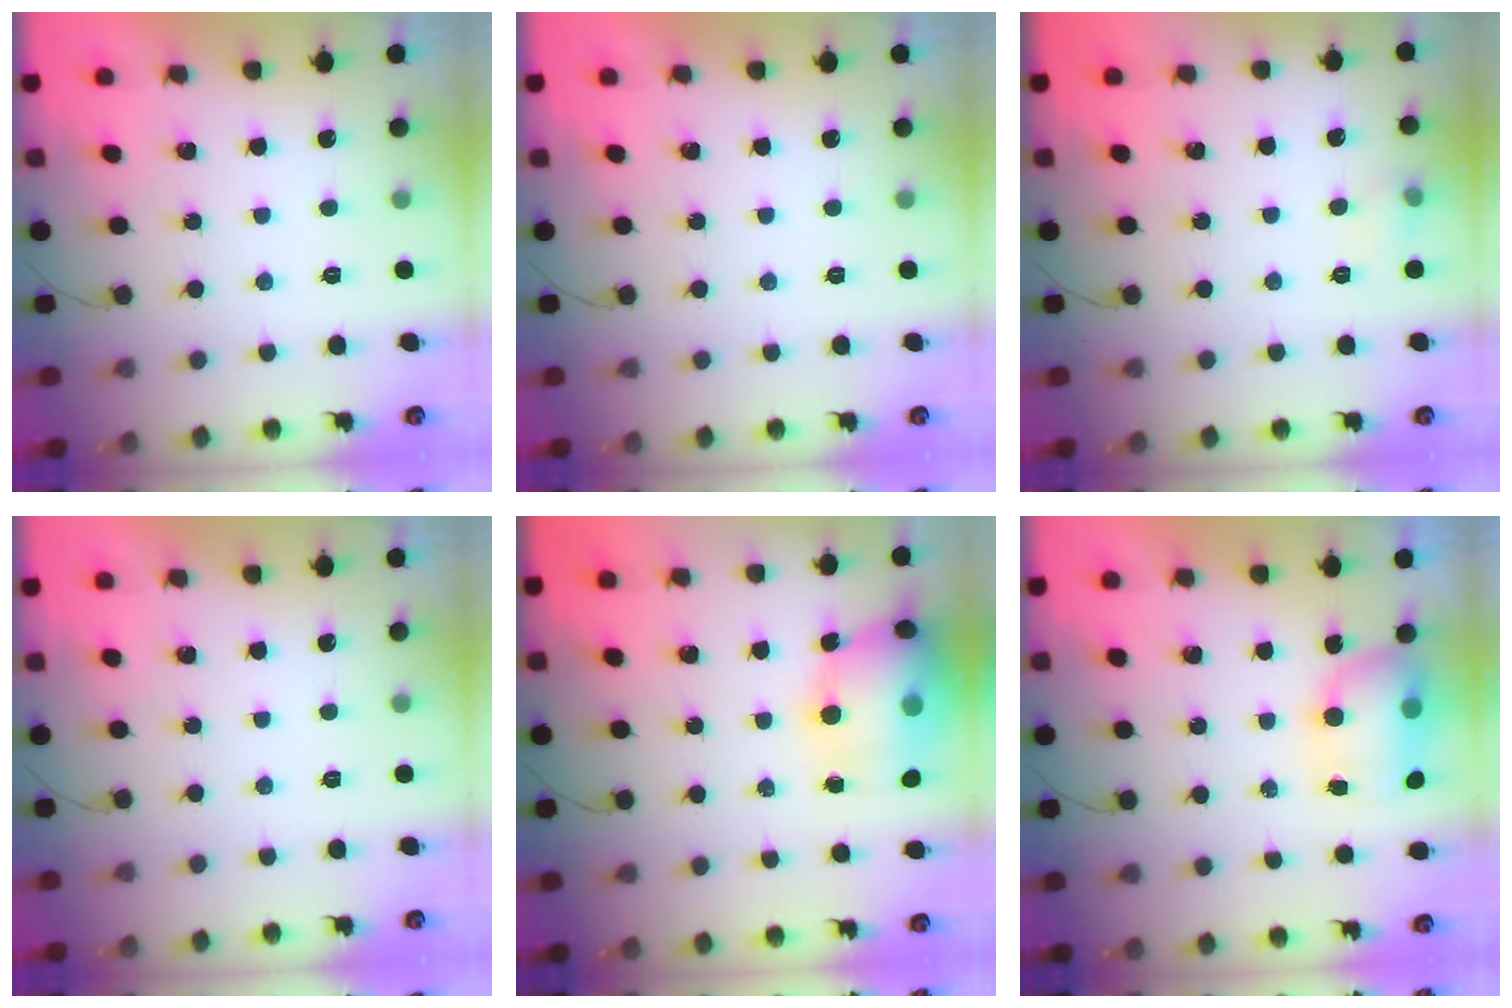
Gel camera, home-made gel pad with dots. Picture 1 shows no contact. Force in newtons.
{"total": 0.0}
{"total": 4.5, "press": 4.2, "slide": 1.6}
{"total": 0.0}
{"total": 16.5, "press": 16.1, "slide": 4.0}
{"total": 11.5, "press": 8.7, "slide": 7.5}